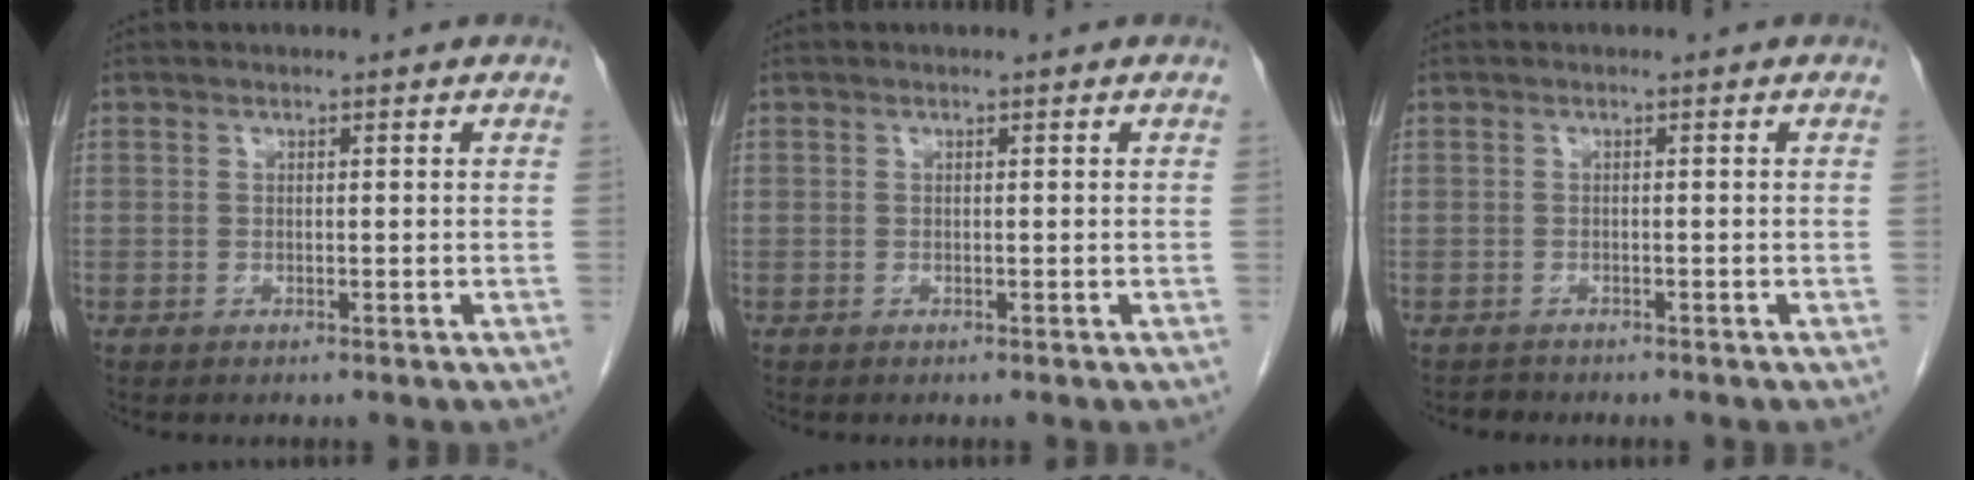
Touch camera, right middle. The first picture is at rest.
{"total": 0.0}
{"total": 0.9, "force": [-0.8, 0.3, -0.2], "torque": [-0.005, -0.003, -0.016]}